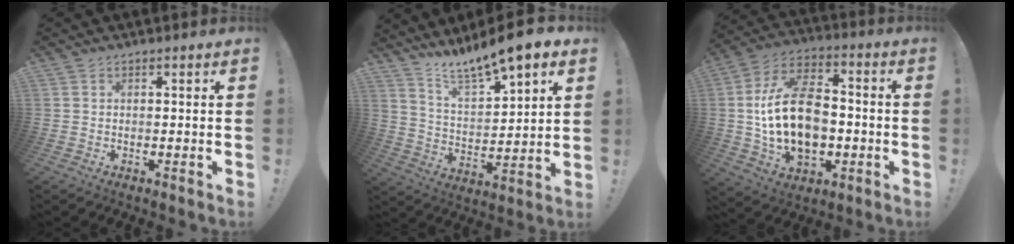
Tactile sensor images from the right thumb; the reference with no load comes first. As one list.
[{"total": 11.3, "force": [10.2, 1.6, 4.7], "torque": [-0.097, -0.086, 0.173]}, {"total": 22.0, "force": [-1.7, 14.5, 16.4], "torque": [-0.286, 0.015, -0.022]}]